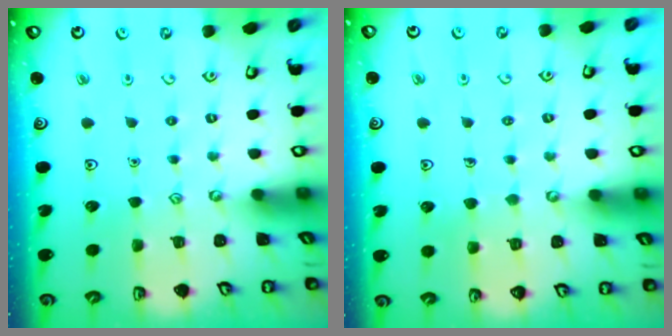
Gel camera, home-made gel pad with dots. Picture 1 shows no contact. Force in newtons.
{"total": 4.9, "press": 4.9, "slide": 0.4}